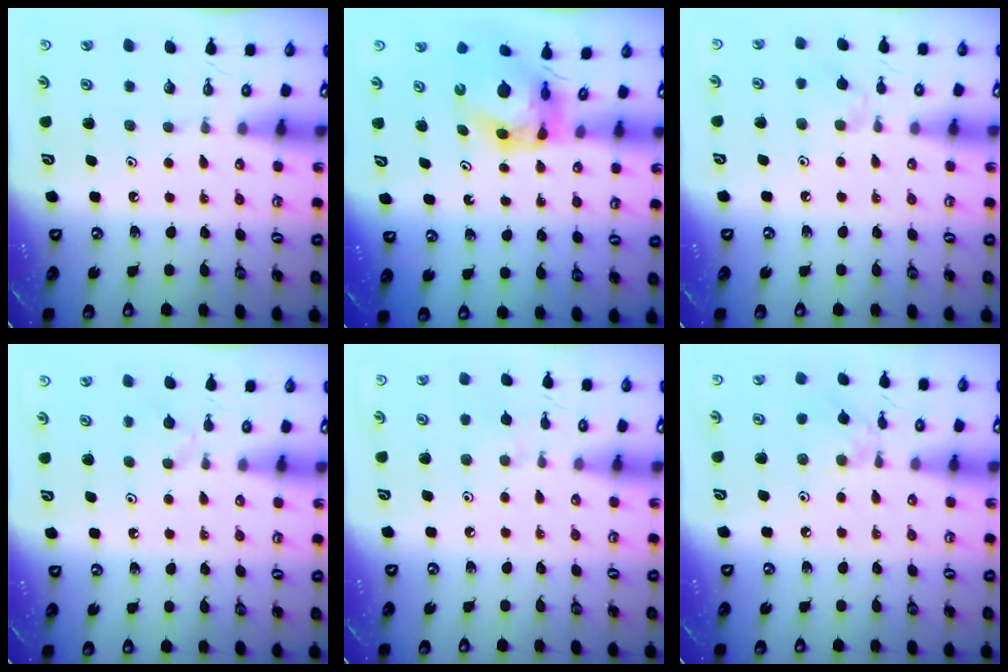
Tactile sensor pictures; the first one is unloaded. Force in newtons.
{"total": 6.1, "press": 6.1, "slide": 0.5}
{"total": 5.3, "press": 5.2, "slide": 0.7}
{"total": 3.3, "press": 3.2, "slide": 0.6}
{"total": 4.5, "press": 4.4, "slide": 0.8}
{"total": 6.0, "press": 6.0, "slide": 0.7}